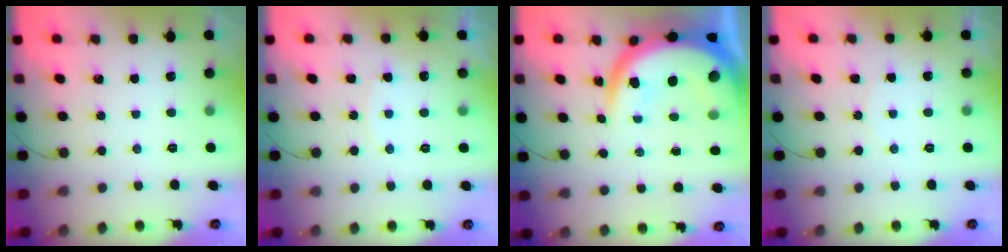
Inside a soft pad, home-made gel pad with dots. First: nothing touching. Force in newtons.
{"total": 5.6, "press": 5.6, "slide": 0.5}
{"total": 18.0, "press": 17.9, "slide": 1.6}
{"total": 2.6, "press": 2.5, "slide": 0.6}